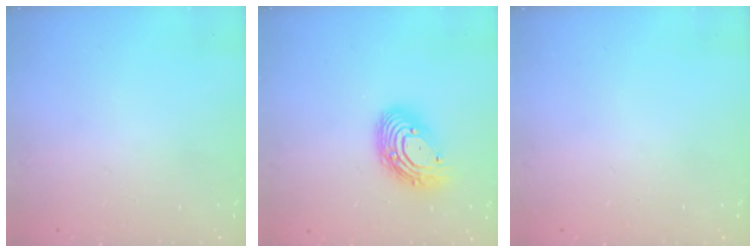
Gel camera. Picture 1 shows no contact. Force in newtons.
{"total": 13.1, "press": 13.1, "slide": 1.1}
{"total": 0.0}